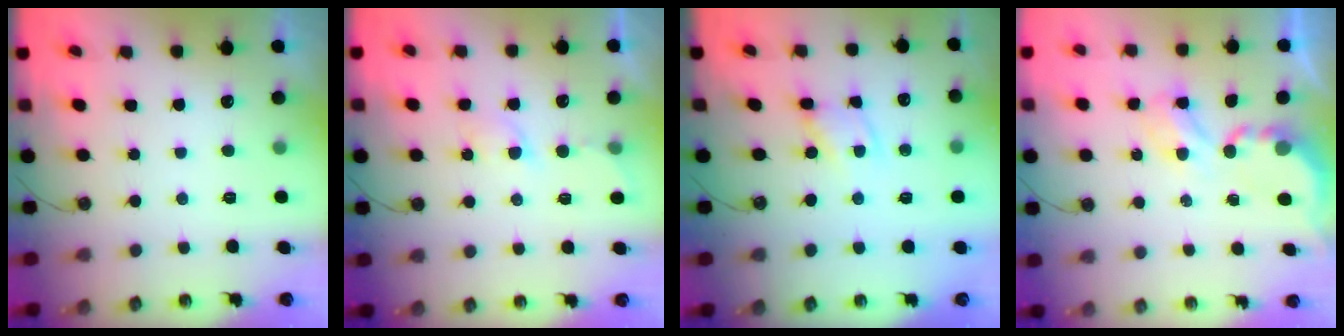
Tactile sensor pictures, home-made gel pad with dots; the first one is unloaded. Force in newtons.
{"total": 3.6, "press": 3.5, "slide": 0.5}
{"total": 2.8, "press": 2.8, "slide": 0.2}
{"total": 4.5, "press": 4.5, "slide": 0.3}